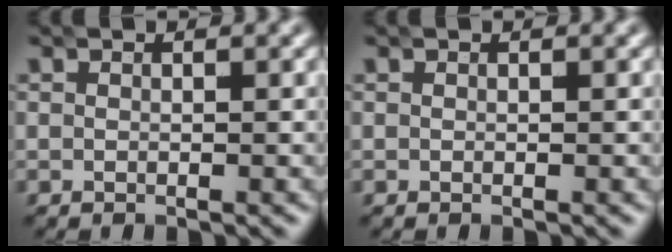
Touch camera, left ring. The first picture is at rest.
{"total": 0.0}